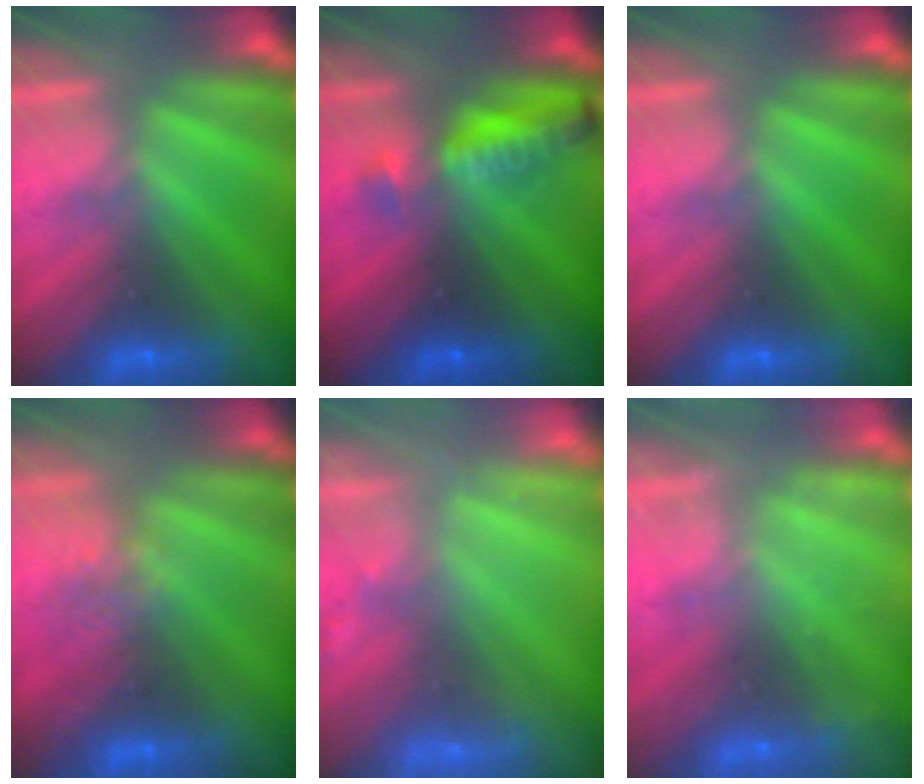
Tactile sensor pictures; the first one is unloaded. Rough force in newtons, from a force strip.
{"total": 9.1}
{"total": 0.0}
{"total": 2.8}
{"total": 2.9}
{"total": 2.4}